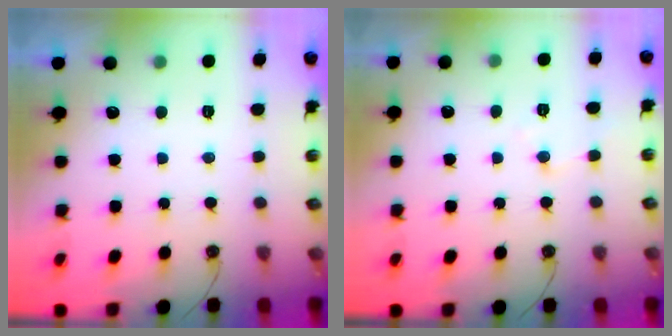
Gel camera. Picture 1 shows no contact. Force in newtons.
{"total": 5.7, "press": 5.7, "slide": 0.6}